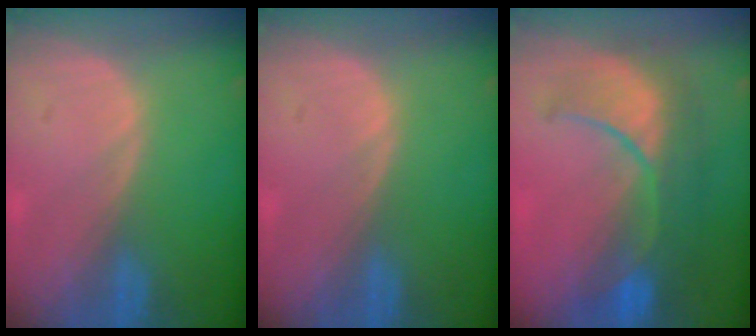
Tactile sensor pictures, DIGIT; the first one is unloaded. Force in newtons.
{"total": 0.0}
{"total": 9.9, "press": 9.3, "slide": 3.5}